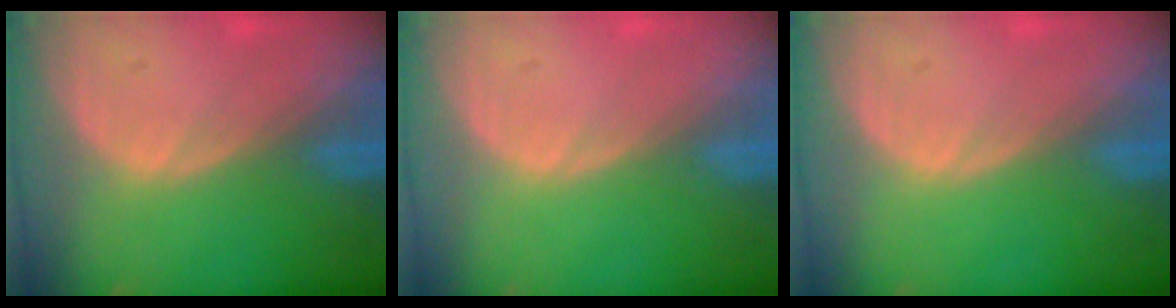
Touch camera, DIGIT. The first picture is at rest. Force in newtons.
{"total": 0.0}
{"total": 0.0}